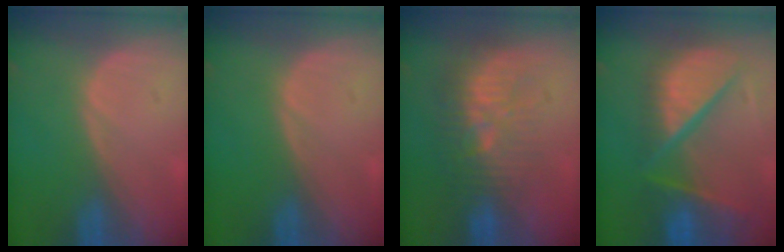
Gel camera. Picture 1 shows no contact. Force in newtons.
{"total": 0.0}
{"total": 9.6, "press": 8.6, "slide": 4.2}
{"total": 12.0, "press": 10.0, "slide": 6.6}